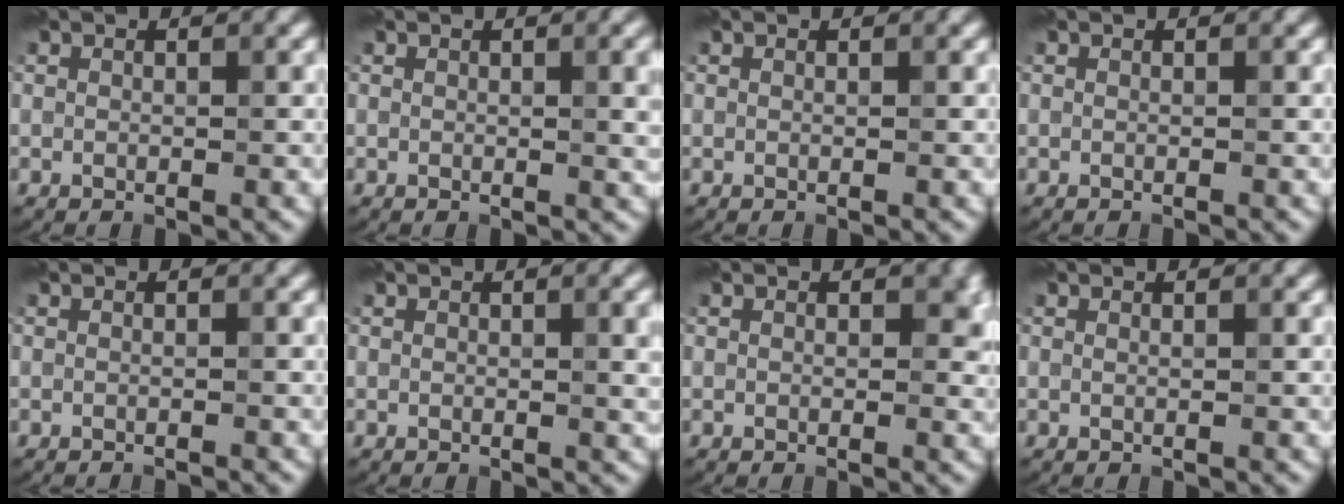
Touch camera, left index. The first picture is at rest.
{"total": 3.3, "force": [0.6, 1.0, 3.1], "torque": [-0.029, 0.006, 0.005]}
{"total": 0.0}
{"total": 0.5, "force": [-0.2, 0.2, 0.5], "torque": [0.001, 0.000, -0.008]}
{"total": 1.1, "force": [-0.8, 0.3, 0.6], "torque": [0.003, -0.006, -0.020]}
{"total": 2.6, "force": [0.5, 0.8, 2.5], "torque": [-0.023, 0.003, 0.003]}
{"total": 1.6, "force": [0.3, 1.2, 1.1], "torque": [-0.010, -0.004, -0.001]}
{"total": 0.7, "force": [0.3, 0.3, 0.6], "torque": [-0.002, -0.005, -0.004]}